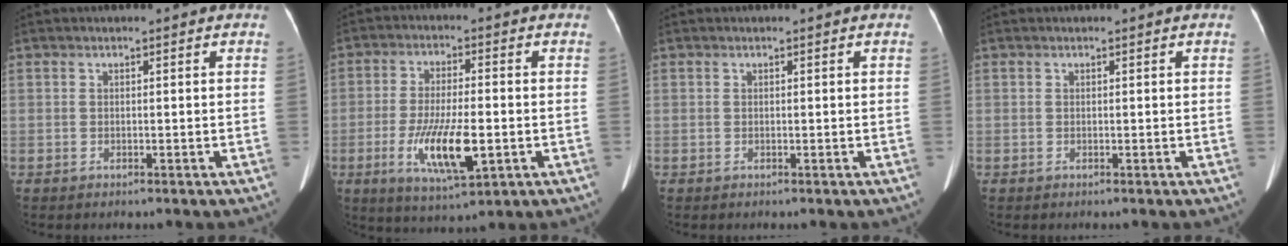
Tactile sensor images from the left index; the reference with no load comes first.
{"total": 10.5, "force": [-3.0, 2.4, 9.7], "torque": [-0.190, -0.019, -0.044]}
{"total": 0.0}
{"total": 0.0}